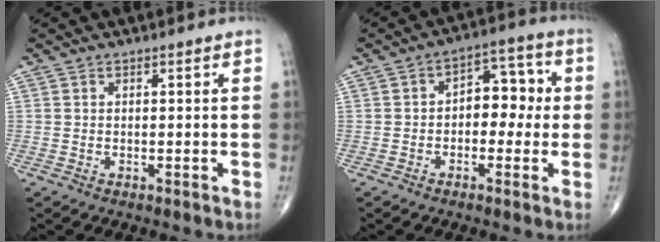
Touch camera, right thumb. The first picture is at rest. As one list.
[{"total": 8.2, "force": [-0.1, 5.4, 6.2], "torque": [-0.046, 0.030, -0.014]}]